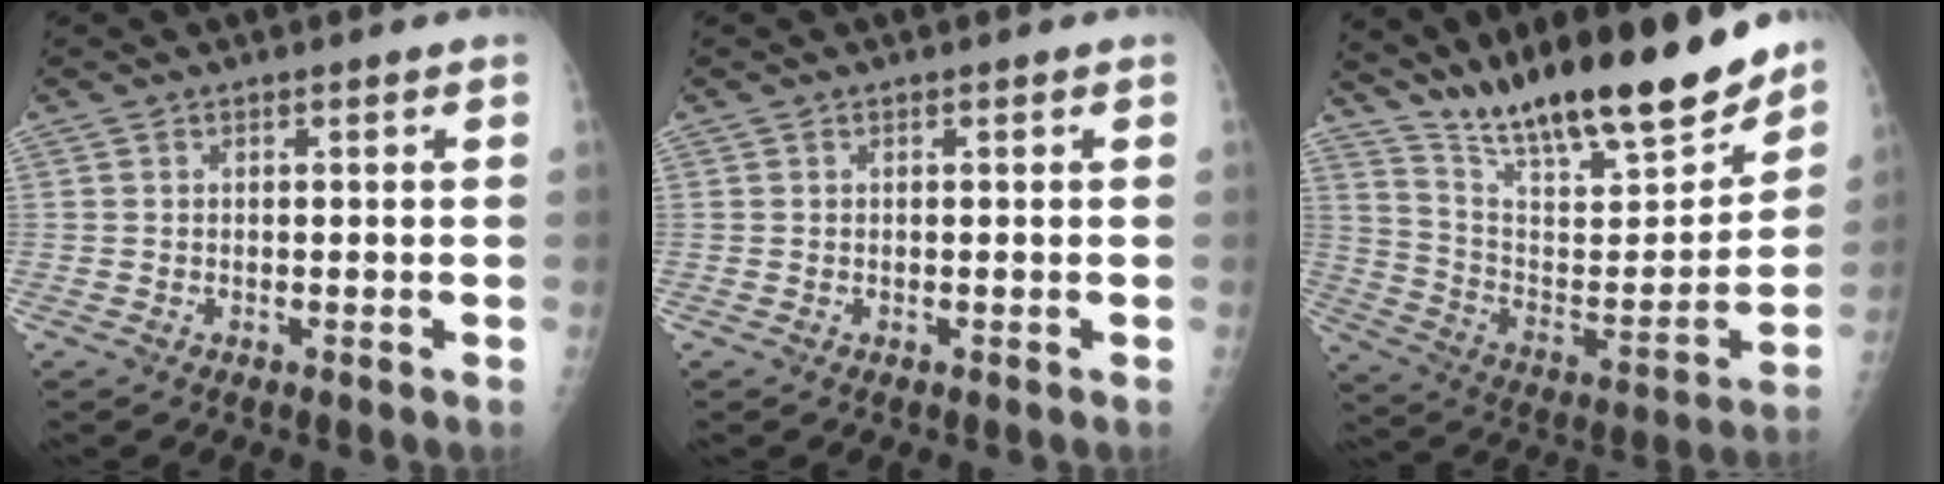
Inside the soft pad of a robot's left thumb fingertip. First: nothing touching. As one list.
[{"total": 0.0}, {"total": 24.5, "force": [19.8, 4.9, 13.6], "torque": [-0.193, -0.094, 0.330]}]